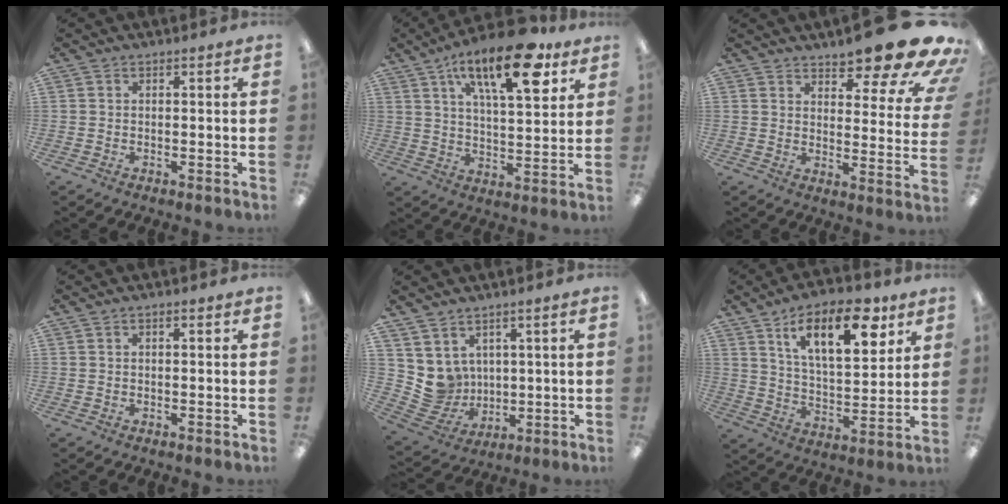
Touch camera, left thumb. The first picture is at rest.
{"total": 19.9, "force": [11.0, 7.9, 14.6], "torque": [-0.212, -0.048, 0.171]}
{"total": 14.6, "force": [11.6, 3.4, 8.3], "torque": [-0.105, -0.094, 0.189]}
{"total": 0.9, "force": [0.4, 0.3, 0.7], "torque": [-0.014, 0.003, 0.006]}
{"total": 7.4, "force": [4.0, 6.3, -0.2], "torque": [-0.026, -0.032, 0.091]}
{"total": 17.0, "force": [9.6, 7.3, 11.9], "torque": [-0.174, -0.035, 0.155]}